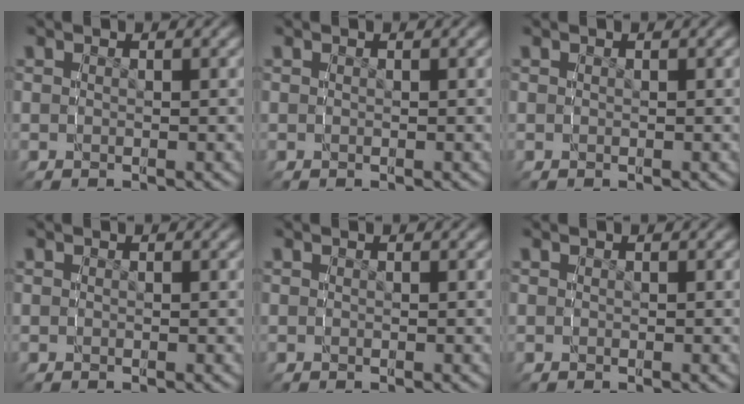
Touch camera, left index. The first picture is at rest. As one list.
[{"total": 0.0}, {"total": 0.0}, {"total": 0.0}, {"total": 0.0}, {"total": 0.0}]